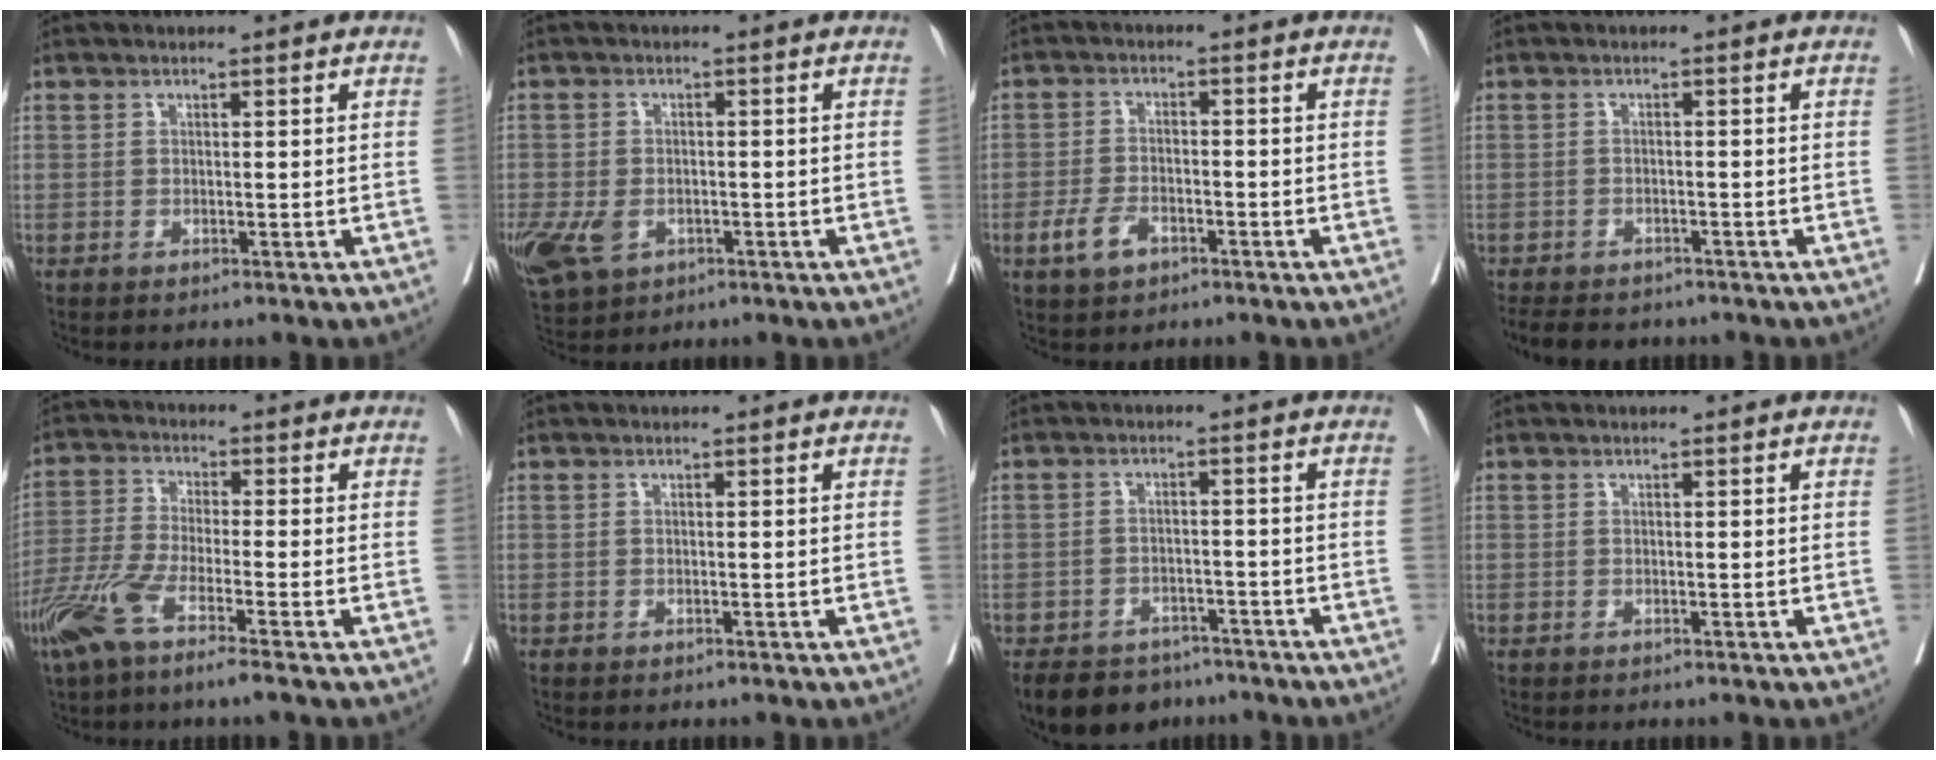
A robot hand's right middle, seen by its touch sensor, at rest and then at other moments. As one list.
[{"total": 12.0, "force": [-4.8, 8.6, 6.8], "torque": [-0.186, -0.010, -0.070]}, {"total": 4.5, "force": [-2.4, 2.4, 3.0], "torque": [-0.066, -0.002, -0.040]}, {"total": 8.1, "force": [-6.9, 3.2, 2.9], "torque": [-0.047, -0.004, -0.095]}, {"total": 7.8, "force": [-4.8, 0.3, 6.1], "torque": [-0.134, -0.016, -0.102]}, {"total": 0.0}, {"total": 10.0, "force": [-7.8, 5.6, 2.7], "torque": [-0.043, -0.003, -0.108]}, {"total": 0.0}]